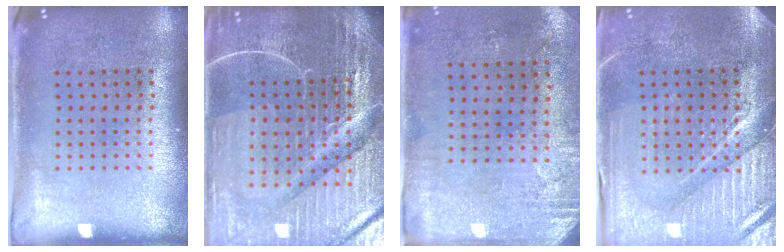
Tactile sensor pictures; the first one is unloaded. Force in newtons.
{"total": 6.3, "press": 5.6, "slide": 2.8}
{"total": 2.8, "press": 2.4, "slide": 1.5}
{"total": 4.0, "press": 3.7, "slide": 1.5}